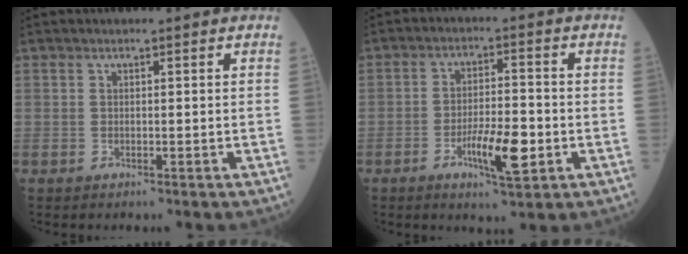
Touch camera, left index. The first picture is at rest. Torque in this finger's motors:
{"motor_torque": [0.14, 0.18, 0.19, 0.05]}